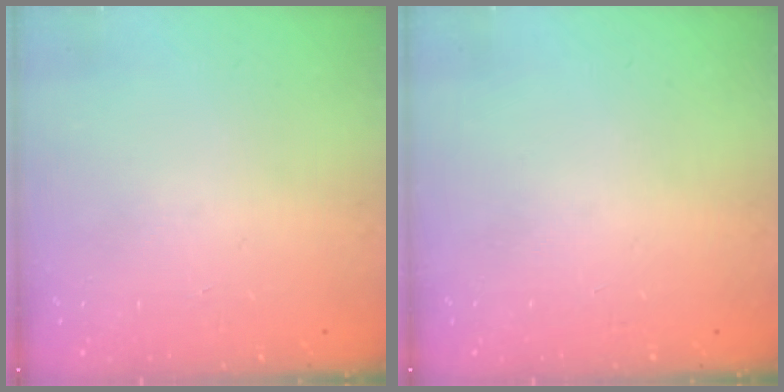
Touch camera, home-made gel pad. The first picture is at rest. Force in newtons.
{"total": 0.0}